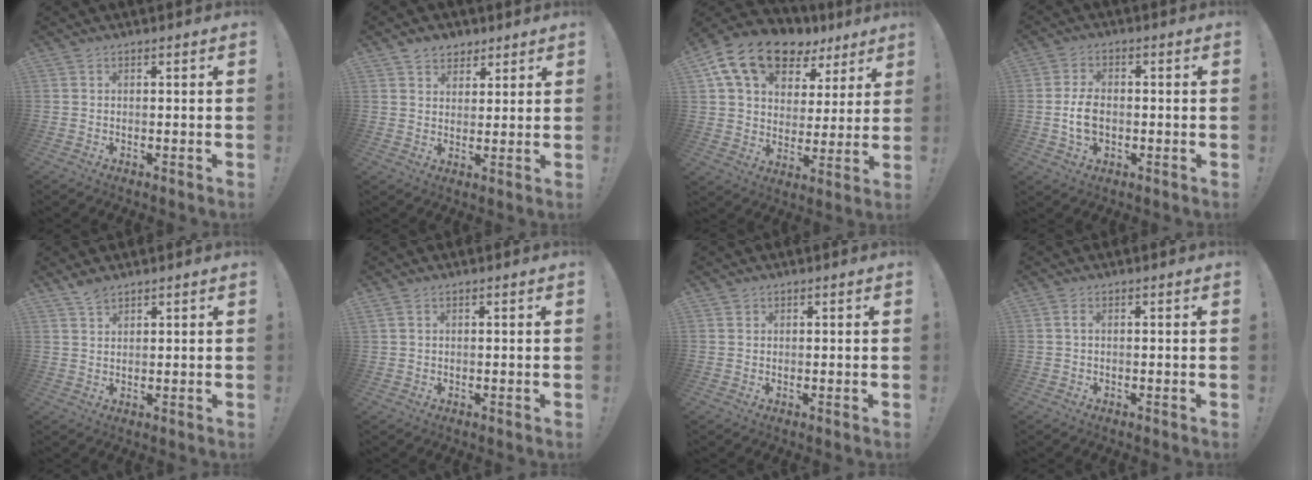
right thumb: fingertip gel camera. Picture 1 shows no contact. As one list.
[{"total": 5.5, "force": [3.7, 4.0, 0.8], "torque": [-0.008, -0.019, 0.070]}, {"total": 17.4, "force": [11.0, 9.9, 9.0], "torque": [-0.153, -0.062, 0.200]}, {"total": 7.3, "force": [-1.1, 4.8, 5.4], "torque": [-0.103, 0.003, -0.020]}, {"total": 3.1, "force": [2.5, 1.0, 1.5], "torque": [-0.020, -0.015, 0.044]}, {"total": 1.1, "force": [0.6, 0.4, 0.8], "torque": [-0.023, 0.004, 0.013]}, {"total": 0.7, "force": [0.5, 0.5, 0.0], "torque": [0.005, -0.003, 0.009]}, {"total": 0.9, "force": [0.1, 0.3, 0.8], "torque": [-0.020, 0.004, 0.000]}]